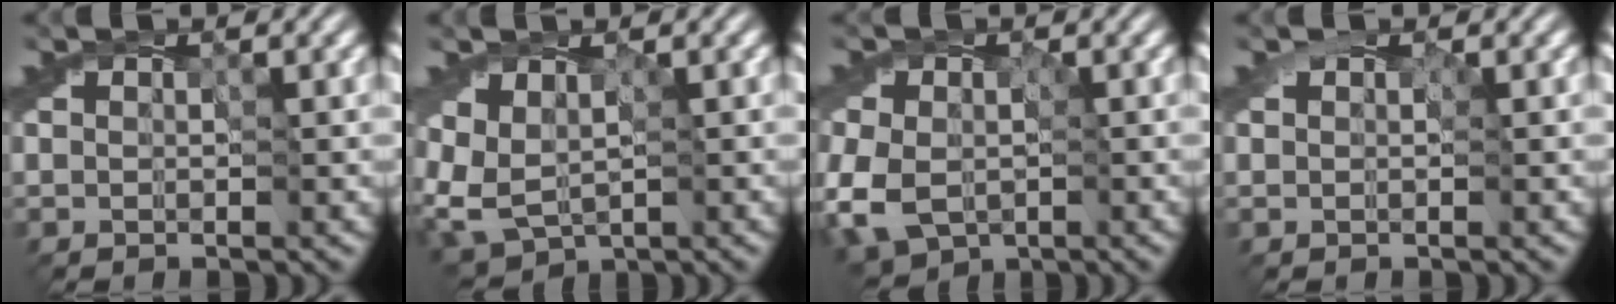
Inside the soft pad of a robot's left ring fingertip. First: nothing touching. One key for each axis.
{"total": 4.4, "fx": 0.5, "fy": 3.2, "fz": 3.0, "tx": -0.077, "ty": -0.010, "tz": 0.012}
{"total": 7.6, "fx": -2.2, "fy": 5.6, "fz": 4.6, "tx": -0.106, "ty": -0.022, "tz": -0.038}
{"total": 0.7, "fx": 0.3, "fy": 0.4, "fz": 0.5, "tx": -0.009, "ty": 0.002, "tz": 0.004}